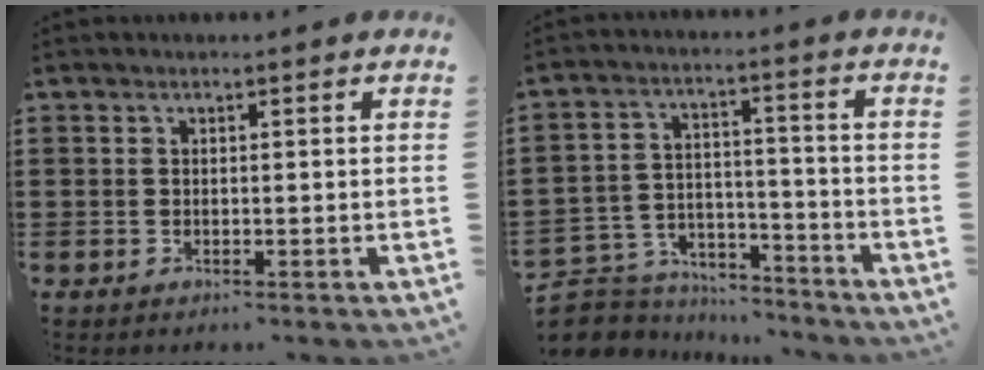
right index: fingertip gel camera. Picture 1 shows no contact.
{"total": 5.8, "force": [-5.4, 2.1, 0.4], "torque": [-0.032, 0.007, -0.114]}